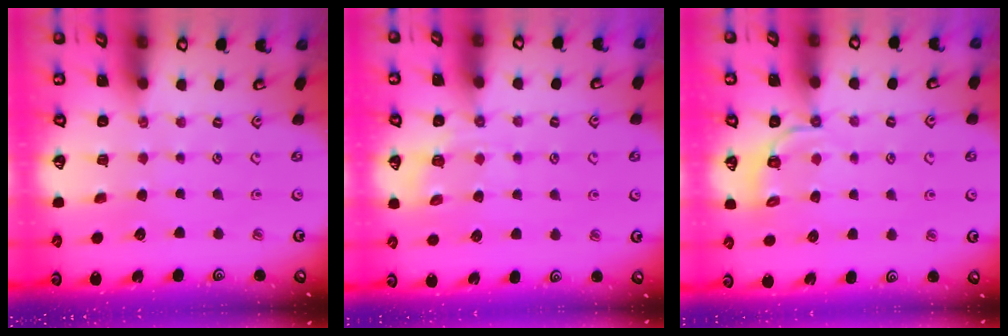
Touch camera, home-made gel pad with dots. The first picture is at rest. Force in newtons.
{"total": 7.7, "press": 7.6, "slide": 1.0}
{"total": 3.9, "press": 3.5, "slide": 1.7}